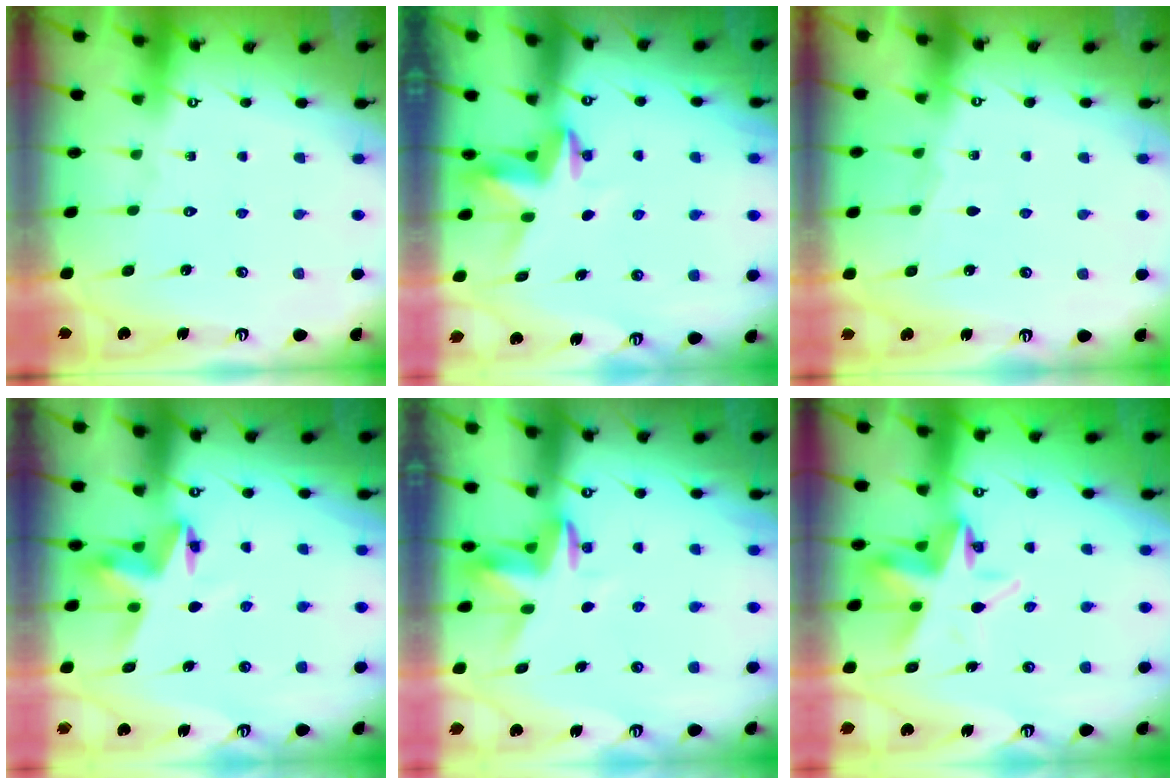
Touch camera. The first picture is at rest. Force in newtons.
{"total": 3.3, "press": 3.3, "slide": 0.4}
{"total": 3.0, "press": 3.0, "slide": 0.4}
{"total": 5.8, "press": 5.8, "slide": 0.2}
{"total": 3.6, "press": 3.6, "slide": 0.2}
{"total": 7.7, "press": 7.2, "slide": 2.7}